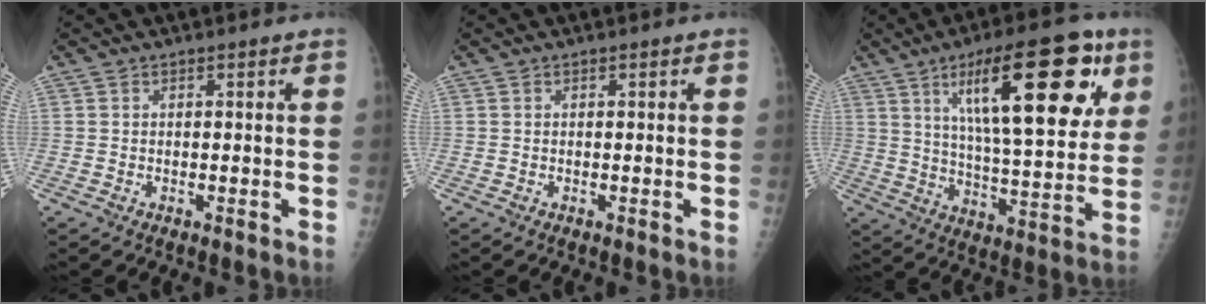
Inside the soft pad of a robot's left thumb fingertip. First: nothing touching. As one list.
[{"total": 0.0}, {"total": 23.9, "force": [10.1, 7.6, 20.3], "torque": [-0.274, -0.024, 0.158]}]